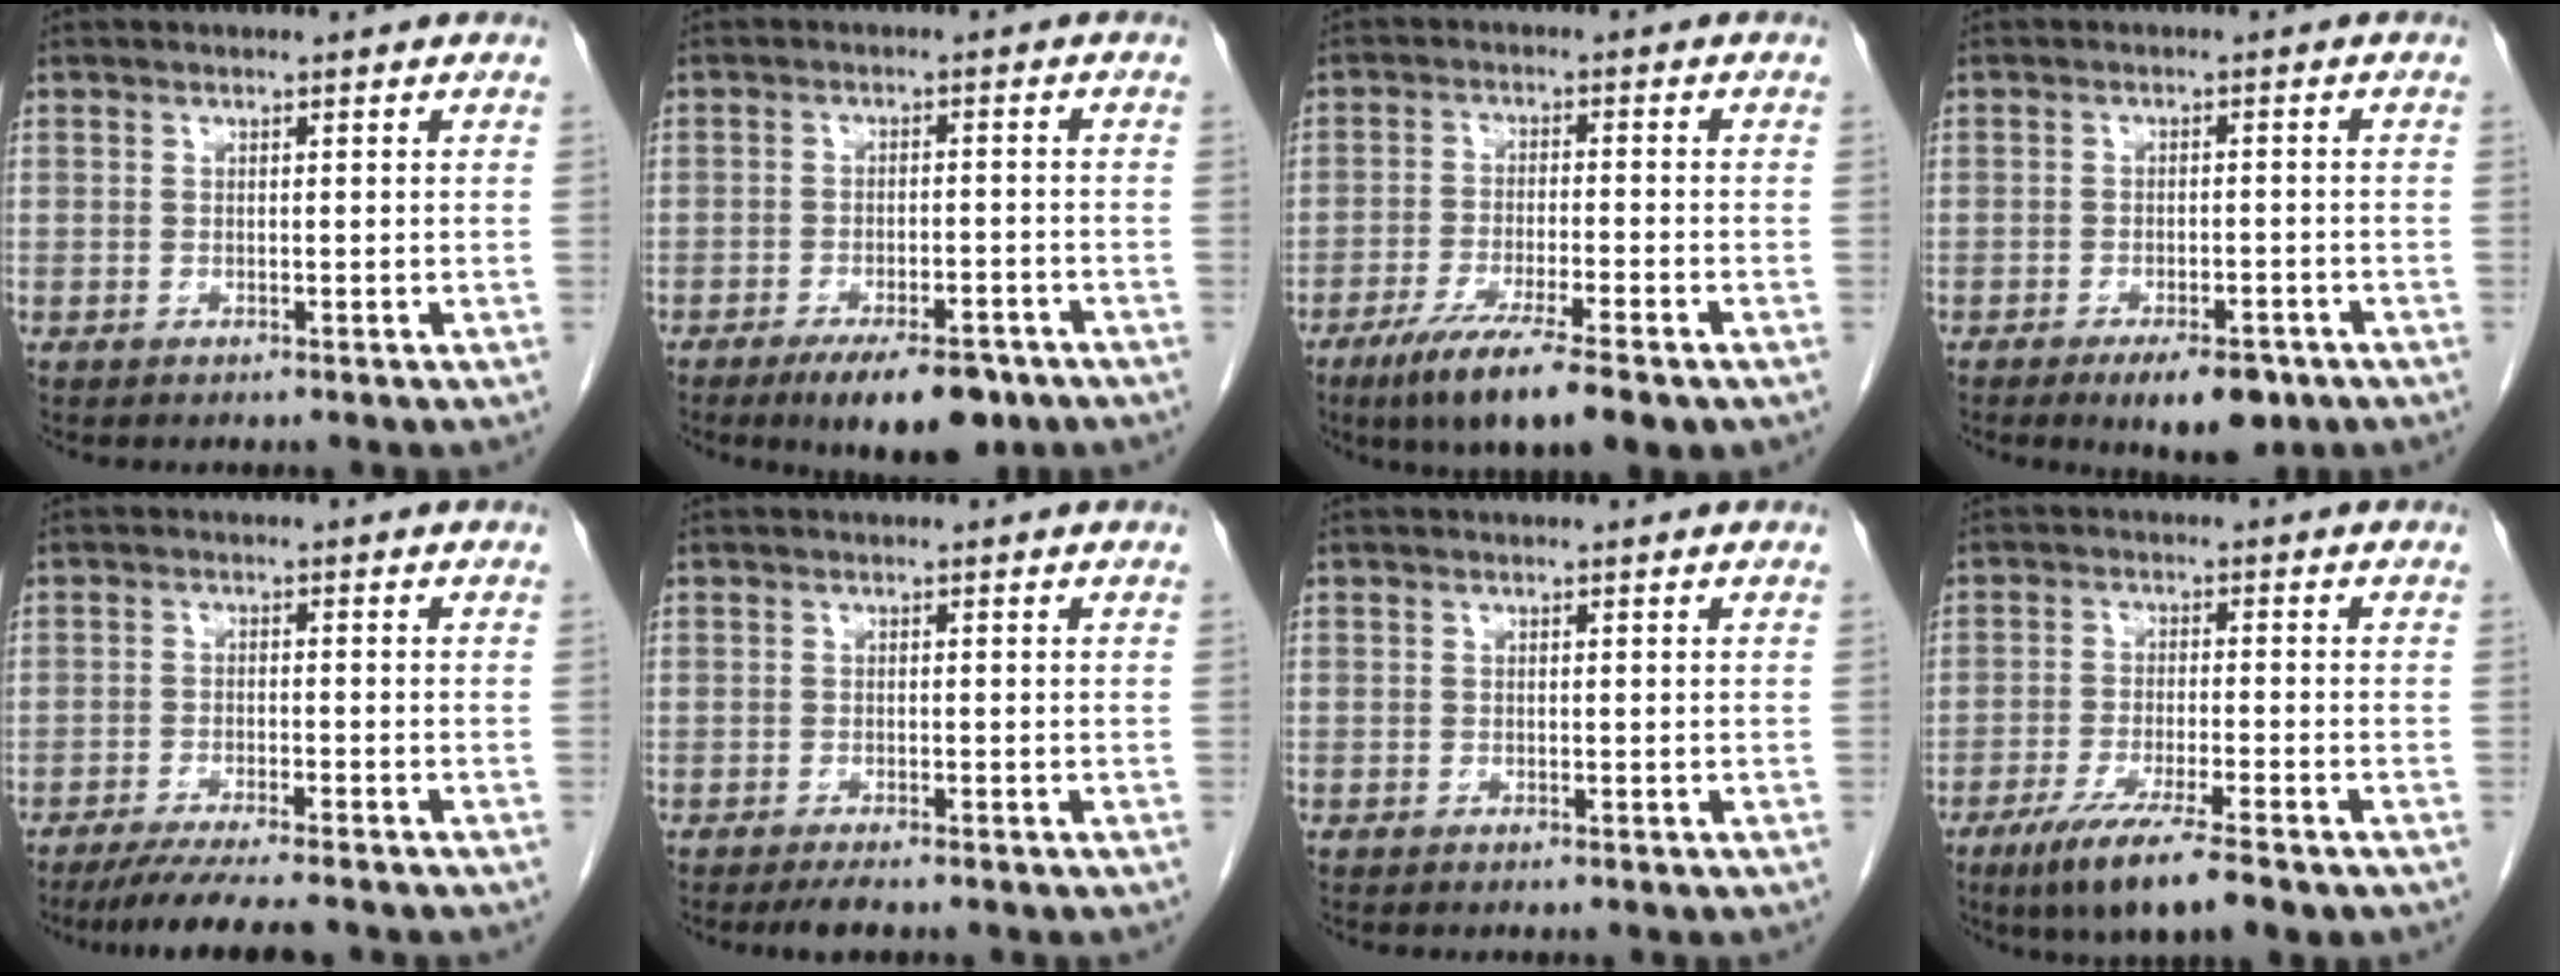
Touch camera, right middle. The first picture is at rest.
{"total": 9.4, "force": [-6.6, 3.0, 5.9], "torque": [-0.082, -0.005, -0.097]}
{"total": 11.5, "force": [-7.6, 1.4, 8.5], "torque": [-0.139, -0.026, -0.118]}
{"total": 6.9, "force": [-4.5, 2.5, 4.7], "torque": [-0.062, -0.005, -0.059]}
{"total": 9.1, "force": [-7.8, 0.2, 4.6], "torque": [-0.063, -0.022, -0.121]}
{"total": 2.3, "force": [-1.9, 0.4, 1.3], "torque": [-0.021, -0.005, -0.029]}
{"total": 0.0}
{"total": 9.8, "force": [-6.6, 0.7, 7.2], "torque": [-0.122, -0.024, -0.103]}